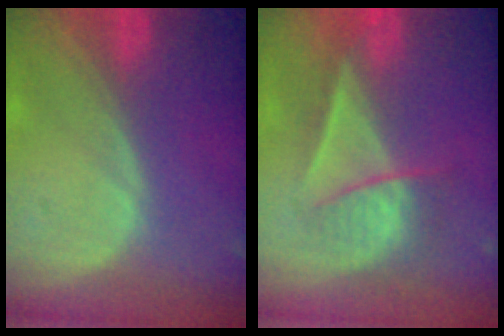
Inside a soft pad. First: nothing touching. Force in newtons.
{"total": 6.4, "press": 6.1, "slide": 2.1}